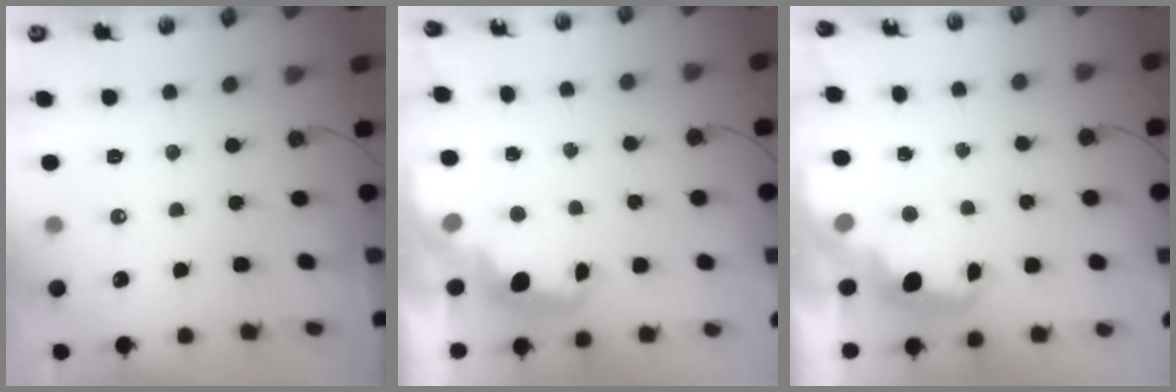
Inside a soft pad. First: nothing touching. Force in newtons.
{"total": 2.6, "press": 2.5, "slide": 0.7}
{"total": 2.6, "press": 2.5, "slide": 0.7}